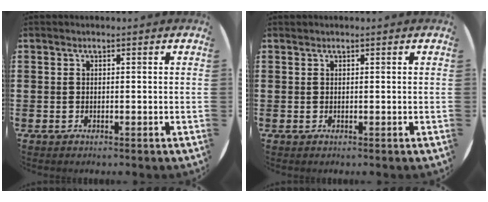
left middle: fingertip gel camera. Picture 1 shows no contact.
{"total": 0.0}